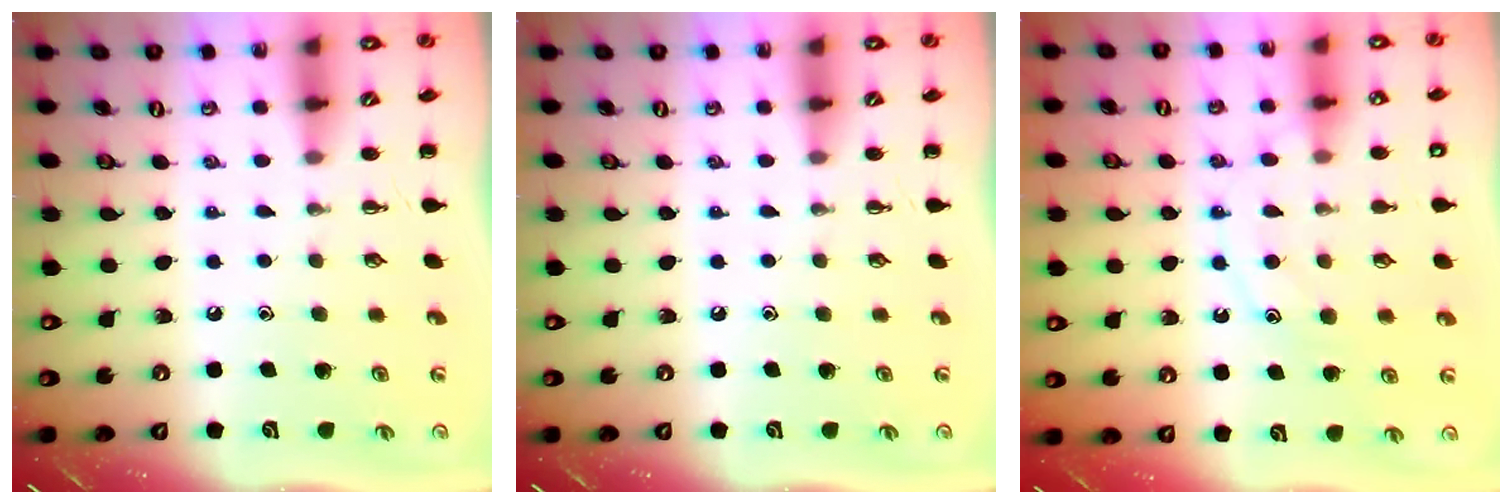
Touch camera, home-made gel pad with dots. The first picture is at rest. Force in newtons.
{"total": 0.0}
{"total": 11.9, "press": 11.9, "slide": 0.7}